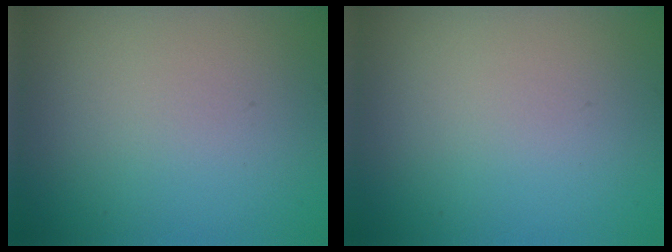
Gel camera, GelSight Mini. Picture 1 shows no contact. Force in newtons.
{"total": 0.0}